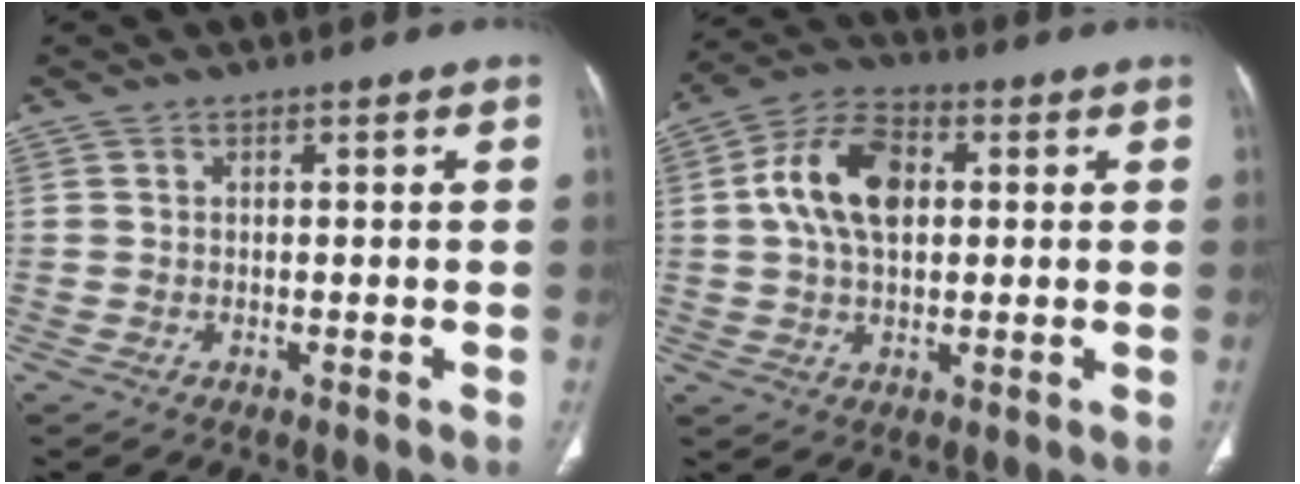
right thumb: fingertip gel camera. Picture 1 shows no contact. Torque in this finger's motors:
{"motor_torque": [0.50, 1.83, 1.00, 0.14, 0.11]}